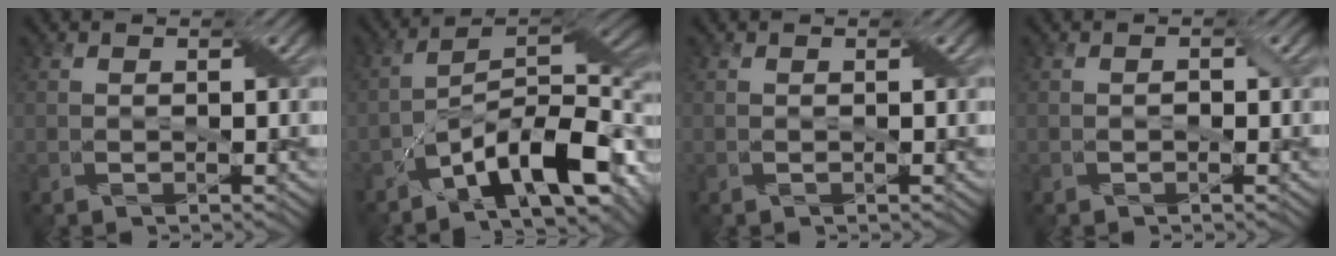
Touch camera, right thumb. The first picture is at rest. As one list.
[{"total": 14.3, "force": [-8.4, 4.4, 10.6], "torque": [-0.184, -0.001, -0.154]}, {"total": 0.0}, {"total": 0.6, "force": [-0.3, 0.4, 0.3], "torque": [-0.003, 0.003, -0.004]}]